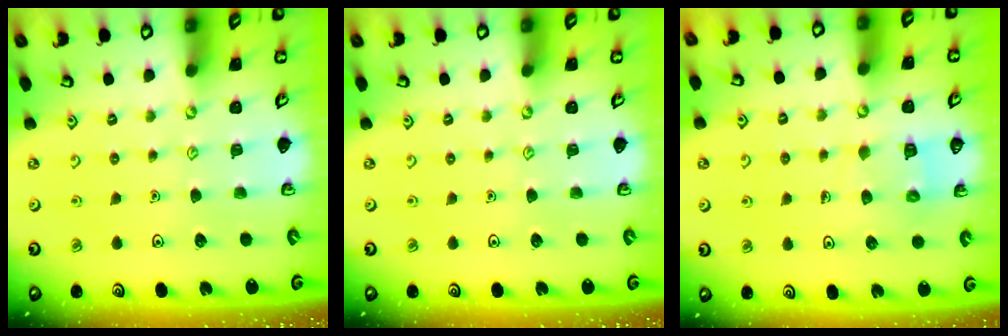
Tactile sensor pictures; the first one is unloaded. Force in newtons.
{"total": 0.0}
{"total": 5.9, "press": 5.9, "slide": 0.6}